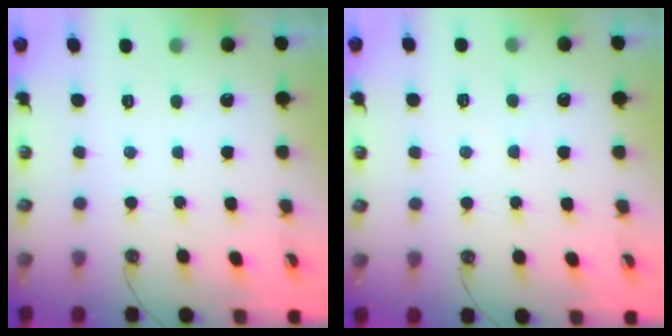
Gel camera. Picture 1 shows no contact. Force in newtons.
{"total": 1.3, "press": 1.3, "slide": 0.4}